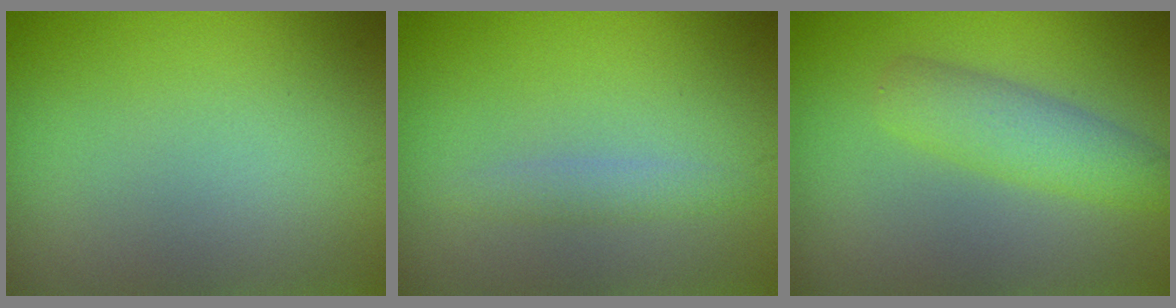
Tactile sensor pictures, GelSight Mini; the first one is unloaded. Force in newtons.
{"total": 1.2, "press": 1.2, "slide": 0.1}
{"total": 3.4, "press": 3.4, "slide": 0.1}